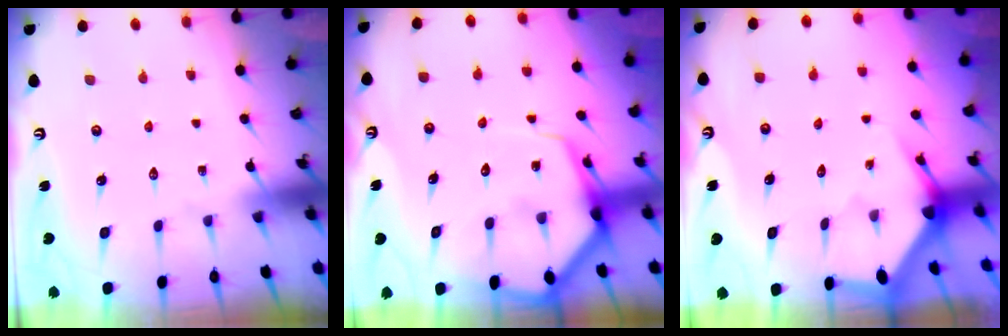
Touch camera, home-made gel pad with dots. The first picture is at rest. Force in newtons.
{"total": 9.5, "press": 9.5, "slide": 1.0}
{"total": 3.0, "press": 3.0, "slide": 0.2}